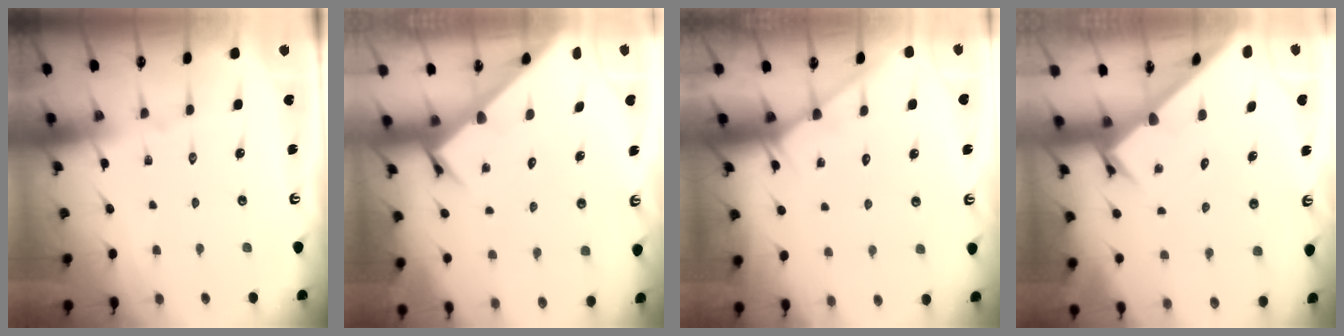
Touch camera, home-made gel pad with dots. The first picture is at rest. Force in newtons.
{"total": 3.6, "press": 3.6, "slide": 0.2}
{"total": 3.3, "press": 3.2, "slide": 0.4}
{"total": 2.8, "press": 2.8, "slide": 0.3}